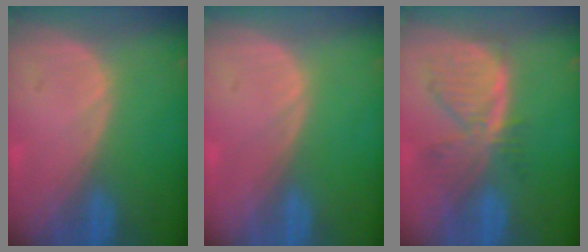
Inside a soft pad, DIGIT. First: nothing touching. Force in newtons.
{"total": 0.0}
{"total": 8.1, "press": 7.0, "slide": 4.1}